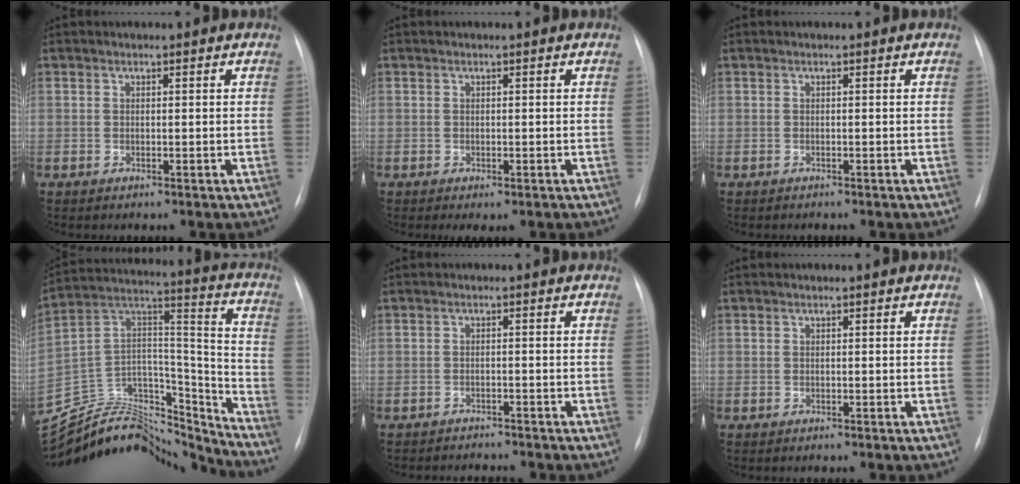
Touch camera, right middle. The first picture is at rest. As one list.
[{"total": 2.3, "force": [-1.6, 0.6, 1.6], "torque": [-0.021, -0.006, -0.018]}, {"total": 0.7, "force": [-0.7, 0.2, 0.1], "torque": [-0.007, -0.001, -0.010]}, {"total": 27.4, "force": [-25.6, 7.0, 6.7], "torque": [-0.157, 0.037, -0.406]}, {"total": 3.4, "force": [-3.3, 0.9, 0.1], "torque": [0.001, -0.006, -0.047]}, {"total": 0.0}]